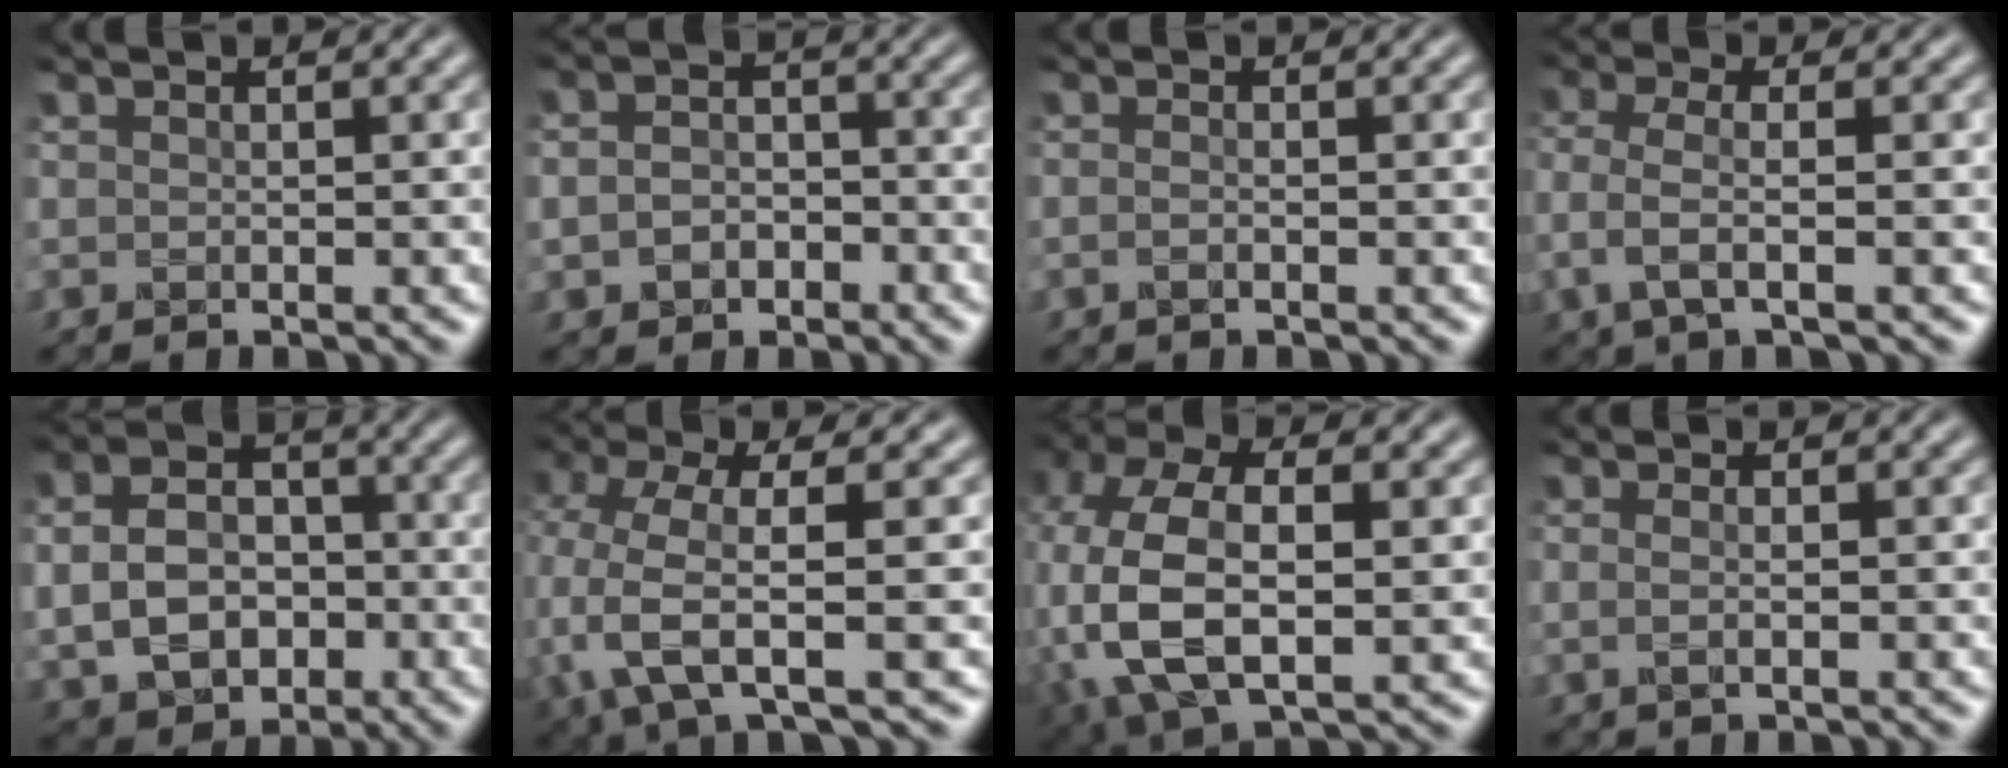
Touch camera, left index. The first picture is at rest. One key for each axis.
{"total": 2.8, "fx": -1.0, "fy": 2.2, "fz": 1.4, "tx": -0.026, "ty": 0.002, "tz": -0.024}
{"total": 0.8, "fx": -0.3, "fy": 0.3, "fz": 0.7, "tx": -0.011, "ty": 0.000, "tz": -0.010}
{"total": 2.9, "fx": -0.7, "fy": 0.9, "fz": 2.7, "tx": -0.068, "ty": 0.004, "tz": -0.020}
{"total": 6.7, "fx": -0.7, "fy": 5.1, "fz": 4.3, "tx": -0.086, "ty": 0.001, "tz": -0.017}
{"total": 6.3, "fx": -1.1, "fy": 2.1, "fz": 5.8, "tx": -0.134, "ty": -0.005, "tz": -0.029}
{"total": 11.2, "fx": -0.9, "fy": 7.2, "fz": 8.5, "tx": -0.203, "ty": -0.012, "tz": -0.012}
{"total": 1.5, "fx": 0.0, "fy": 0.6, "fz": 1.3, "tx": -0.021, "ty": 0.001, "tz": -0.009}